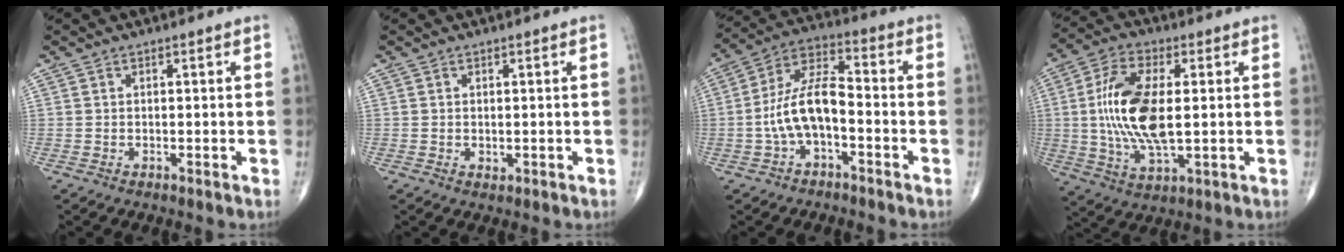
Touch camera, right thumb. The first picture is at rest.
{"total": 0.8, "force": [0.0, 0.6, 0.5], "torque": [-0.007, -0.001, 0.002]}
{"total": 10.8, "force": [-2.6, 5.0, 9.2], "torque": [-0.179, 0.047, -0.055]}
{"total": 15.3, "force": [0.7, 6.7, 13.8], "torque": [-0.280, -0.004, 0.016]}